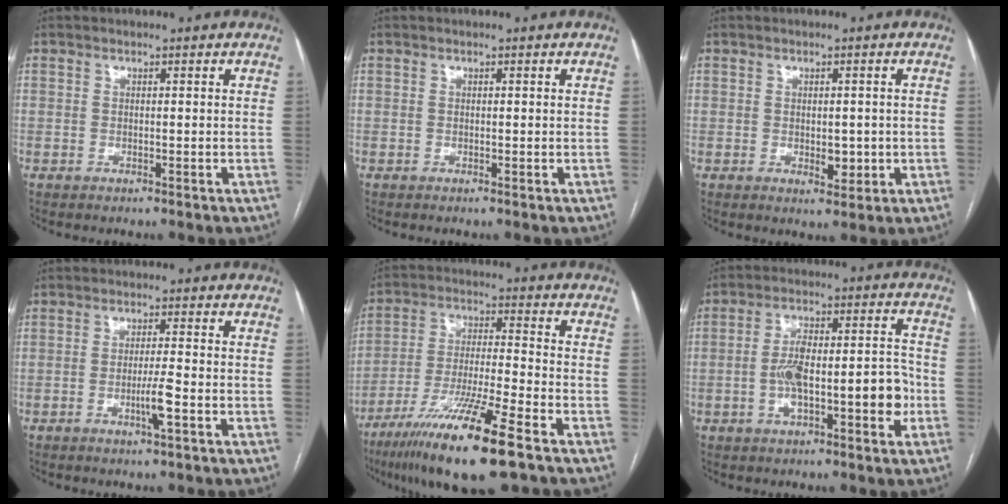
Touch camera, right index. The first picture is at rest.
{"total": 0.0}
{"total": 3.0, "force": [-0.4, 1.7, 2.5], "torque": [-0.032, -0.003, 0.001]}
{"total": 3.8, "force": [-1.4, -0.3, 3.5], "torque": [-0.065, -0.006, -0.027]}
{"total": 16.4, "force": [-10.0, 0.5, 13.0], "torque": [-0.252, -0.044, -0.180]}
{"total": 12.2, "force": [-2.9, 3.5, 11.4], "torque": [-0.186, 0.033, -0.042]}